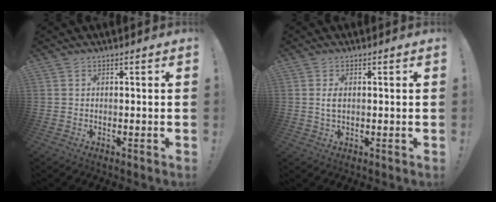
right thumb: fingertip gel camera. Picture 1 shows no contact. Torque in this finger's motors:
{"motor_torque": [-0.08, 0.09, -0.05, -0.19, 0.07]}